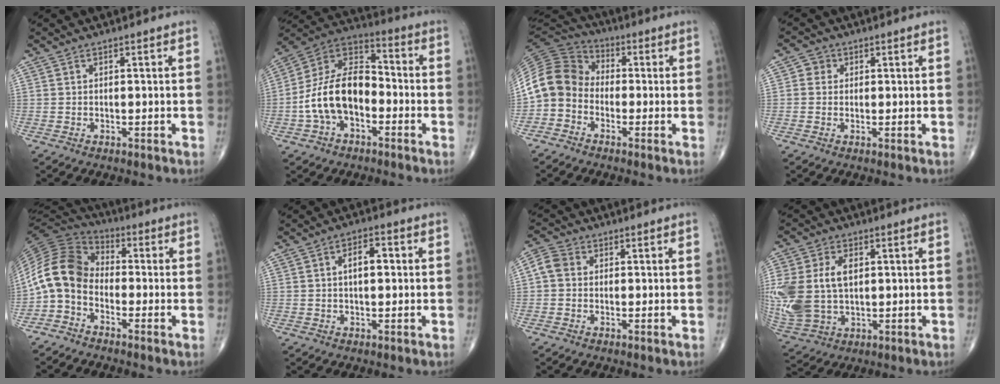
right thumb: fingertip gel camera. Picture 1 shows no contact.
{"total": 15.5, "force": [-3.6, 9.5, 11.7], "torque": [-0.204, 0.047, -0.073]}
{"total": 10.9, "force": [-2.6, 9.1, 5.4], "torque": [-0.099, 0.051, -0.068]}
{"total": 2.3, "force": [0.4, 2.2, 0.7], "torque": [0.004, 0.003, 0.001]}
{"total": 11.2, "force": [-2.8, 8.1, 7.2], "torque": [-0.138, 0.056, -0.074]}
{"total": 4.8, "force": [0.6, 2.4, 4.2], "torque": [-0.062, 0.009, 0.005]}
{"total": 4.0, "force": [0.3, 3.4, 2.1], "torque": [-0.038, 0.013, -0.003]}
{"total": 17.4, "force": [1.7, 11.6, 12.8], "torque": [-0.314, 0.002, 0.049]}